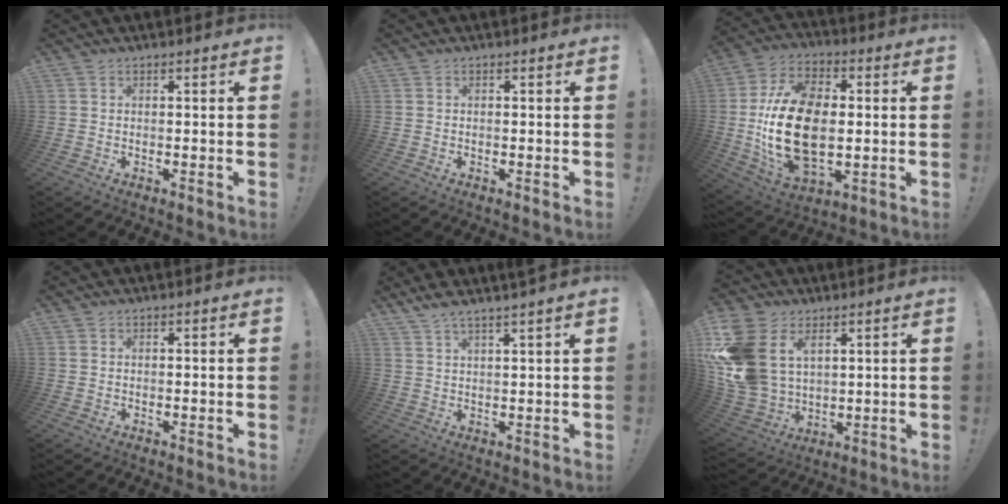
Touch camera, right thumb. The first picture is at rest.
{"total": 0.0}
{"total": 23.7, "force": [-0.7, 14.5, 18.8], "torque": [-0.378, -0.001, -0.004]}
{"total": 0.0}
{"total": 4.1, "force": [3.2, -0.7, 2.4], "torque": [-0.056, -0.011, 0.057]}
{"total": 17.1, "force": [5.6, 12.8, 9.9], "torque": [-0.215, -0.027, 0.107]}